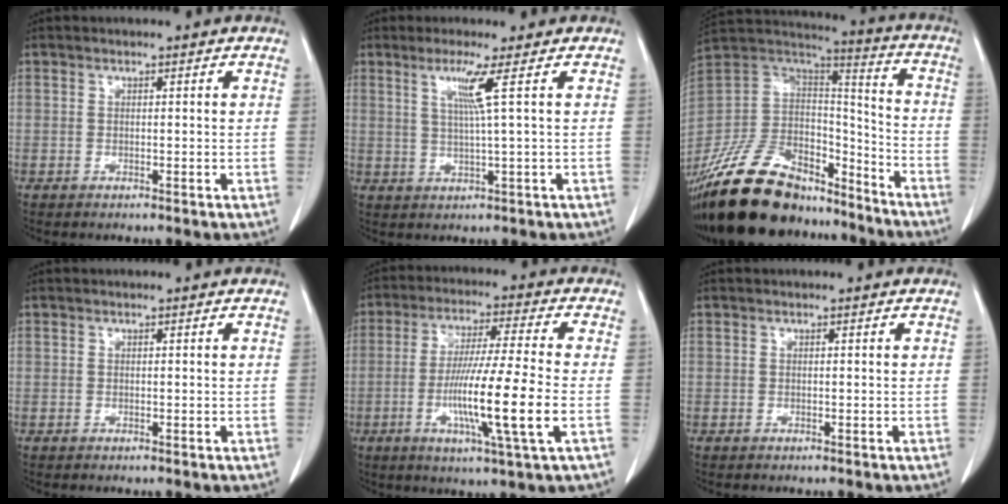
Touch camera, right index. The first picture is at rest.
{"total": 4.4, "force": [1.7, -1.6, 3.8], "torque": [-0.077, -0.008, 0.036]}
{"total": 26.6, "force": [-21.1, 10.4, 12.4], "torque": [-0.273, -0.003, -0.359]}
{"total": 0.0}
{"total": 13.7, "force": [-3.3, -0.6, 13.3], "torque": [-0.249, -0.018, -0.064]}
{"total": 0.0}